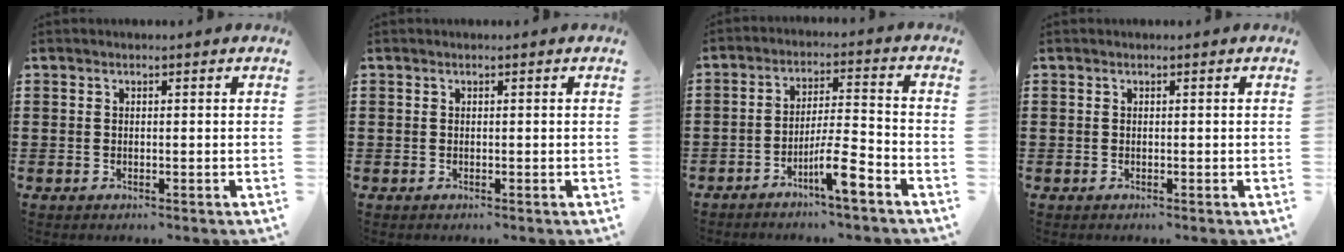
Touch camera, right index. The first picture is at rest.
{"total": 0.0}
{"total": 7.6, "force": [-4.6, 1.0, 5.9], "torque": [-0.108, 0.001, -0.083]}
{"total": 0.0}